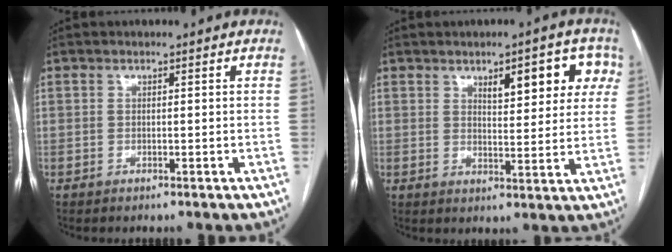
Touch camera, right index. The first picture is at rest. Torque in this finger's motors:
{"motor_torque": [0.25, 0.14, 0.15, 0.06]}